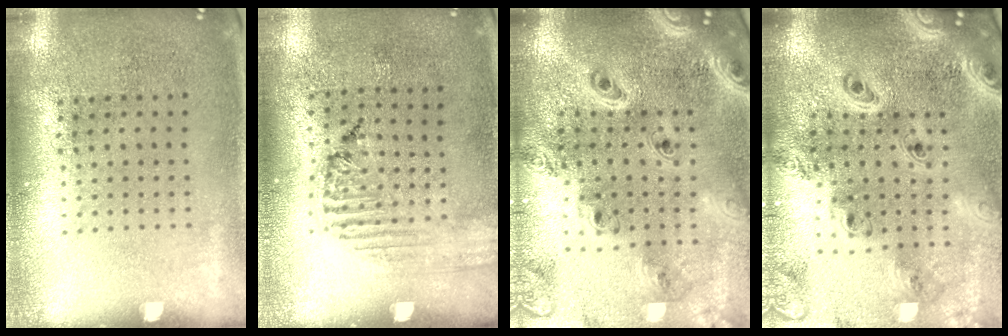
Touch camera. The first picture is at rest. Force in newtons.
{"total": 1.3, "press": 1.3, "slide": 0.2}
{"total": 2.9, "press": 2.5, "slide": 1.6}
{"total": 3.6, "press": 2.8, "slide": 2.3}